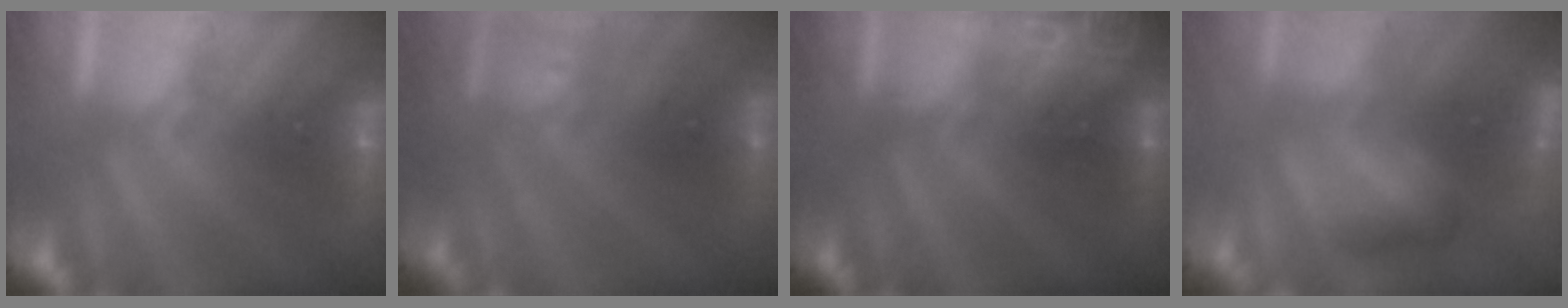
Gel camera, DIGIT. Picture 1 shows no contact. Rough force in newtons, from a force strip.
{"total": 2.7}
{"total": 2.9}
{"total": 9.1}